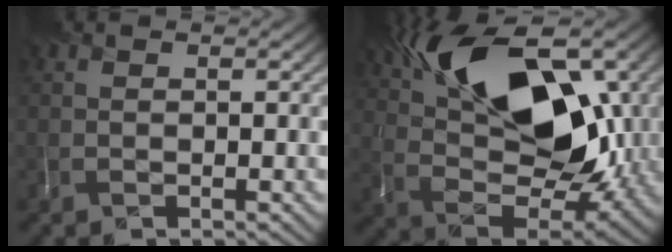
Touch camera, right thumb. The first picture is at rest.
{"total": 16.2, "force": [6.3, 8.5, 12.2], "torque": [-0.200, 0.018, 0.106]}